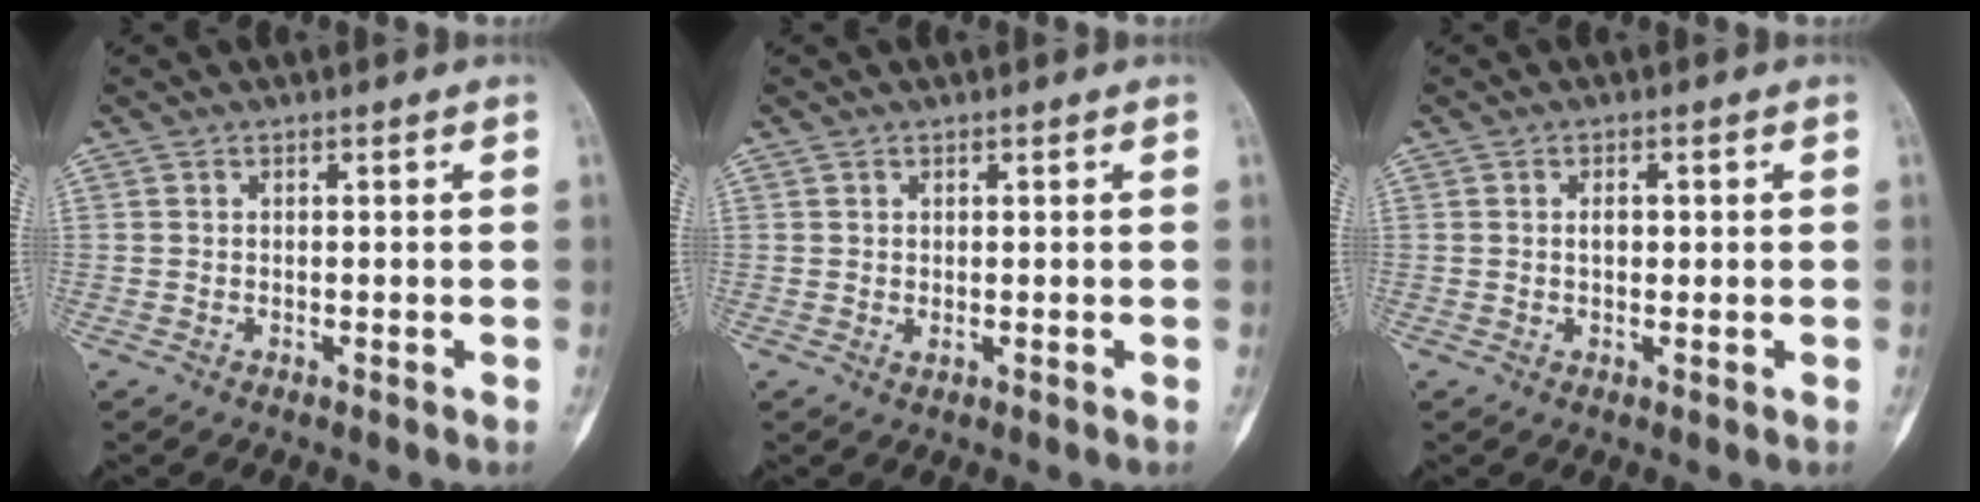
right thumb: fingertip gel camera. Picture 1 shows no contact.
{"total": 0.7, "force": [0.2, 0.4, 0.6], "torque": [-0.014, 0.003, 0.008]}
{"total": 2.2, "force": [0.3, 1.2, 1.9], "torque": [-0.031, 0.000, 0.006]}